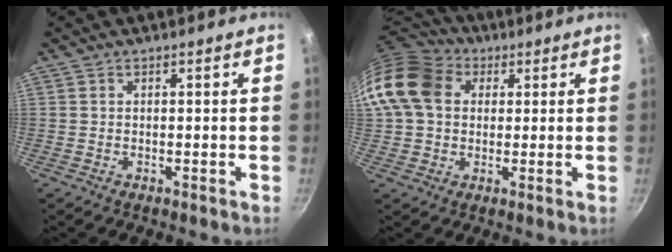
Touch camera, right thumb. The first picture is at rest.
{"total": 14.9, "force": [3.3, 11.7, 8.6], "torque": [-0.158, 0.027, 0.045]}